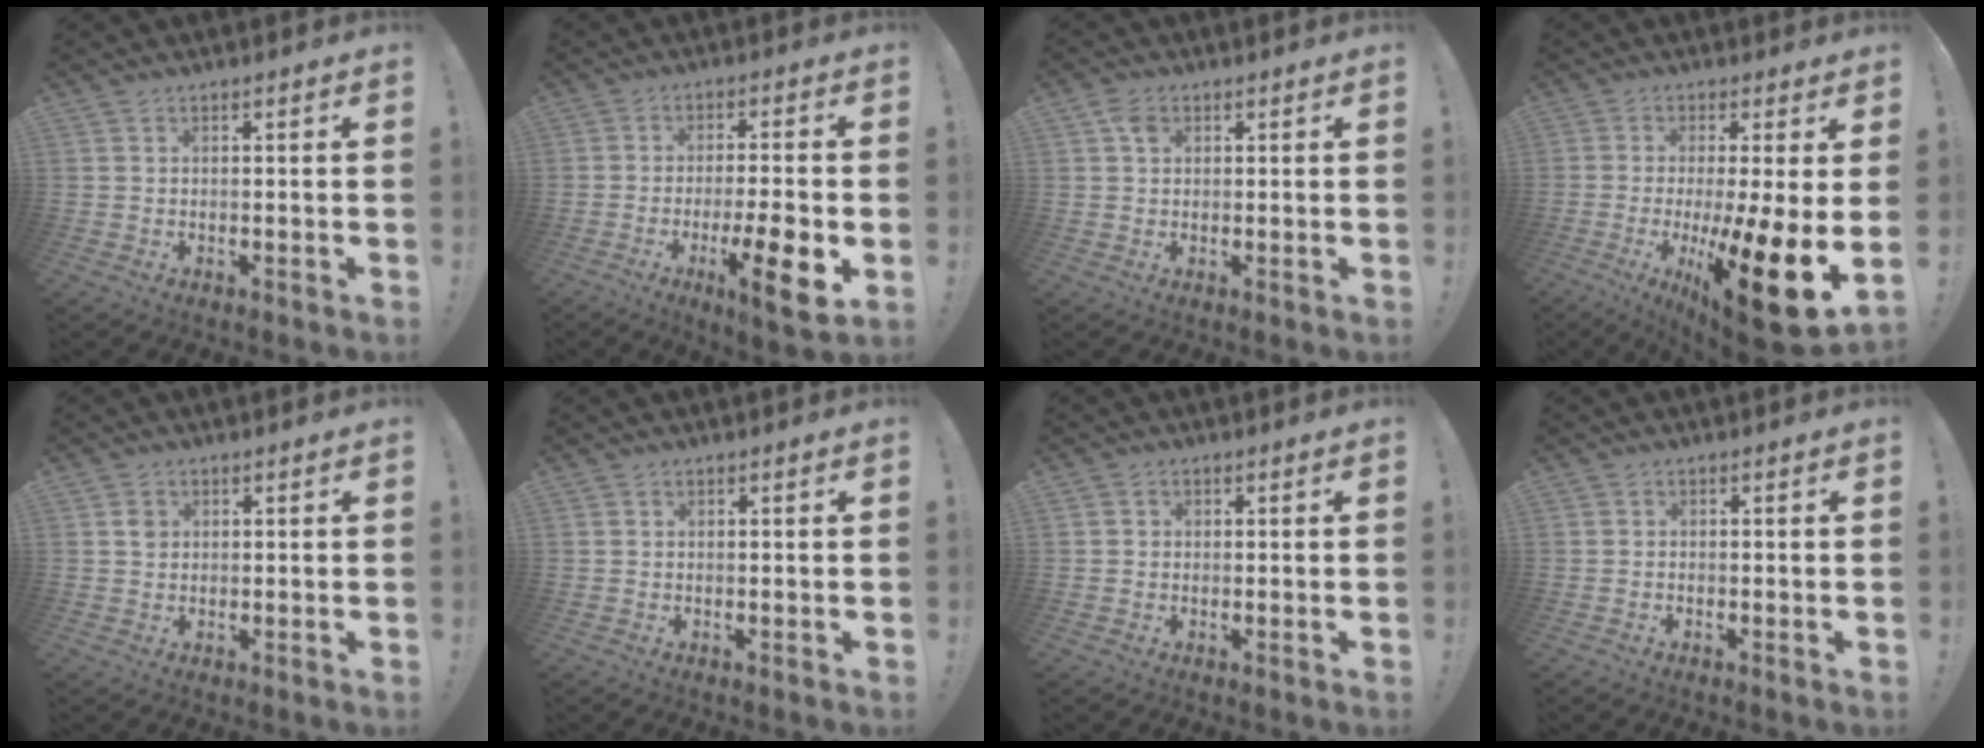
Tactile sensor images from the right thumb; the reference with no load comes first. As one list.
[{"total": 12.3, "force": [-4.8, 2.0, 11.2], "torque": [-0.153, 0.007, -0.072]}, {"total": 3.2, "force": [1.4, 2.2, 1.9], "torque": [-0.035, 0.003, 0.027]}, {"total": 17.0, "force": [-4.3, 2.6, 16.2], "torque": [-0.243, -0.002, -0.061]}, {"total": 2.0, "force": [0.5, 1.8, 0.7], "torque": [0.011, -0.007, 0.005]}, {"total": 0.0}, {"total": 1.2, "force": [0.0, 1.1, 0.3], "torque": [0.004, 0.001, -0.003]}, {"total": 0.6, "force": [-0.6, 0.2, 0.1], "torque": [-0.009, 0.003, -0.008]}]